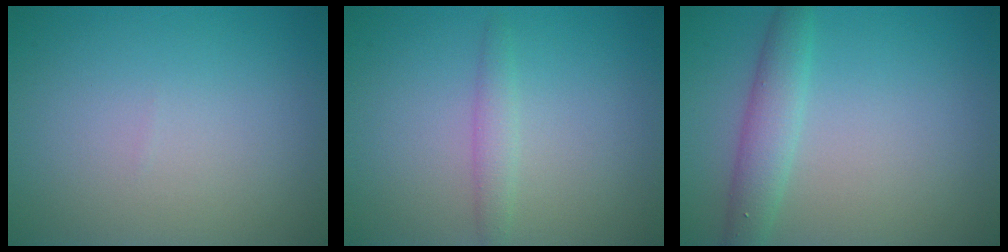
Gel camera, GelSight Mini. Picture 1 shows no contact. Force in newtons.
{"total": 1.5, "press": 1.5, "slide": 0.1}
{"total": 3.0, "press": 3.0, "slide": 0.1}